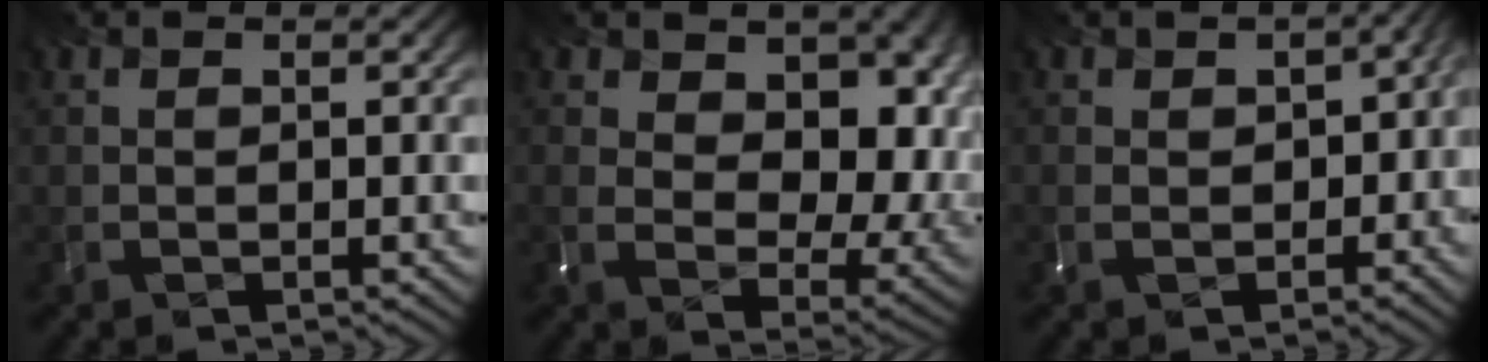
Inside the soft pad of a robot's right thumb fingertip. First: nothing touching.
{"total": 10.5, "force": [3.0, 6.6, 7.6], "torque": [-0.153, -0.029, 0.089]}
{"total": 5.1, "force": [-0.4, 3.6, 3.6], "torque": [-0.073, -0.005, 0.022]}